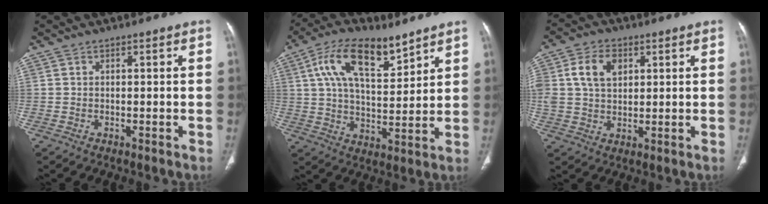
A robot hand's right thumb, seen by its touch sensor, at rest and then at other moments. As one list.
[{"total": 14.8, "force": [8.1, 6.6, 10.4], "torque": [-0.163, -0.023, 0.146]}, {"total": 8.3, "force": [2.6, 5.7, 5.4], "torque": [-0.087, -0.001, 0.050]}]